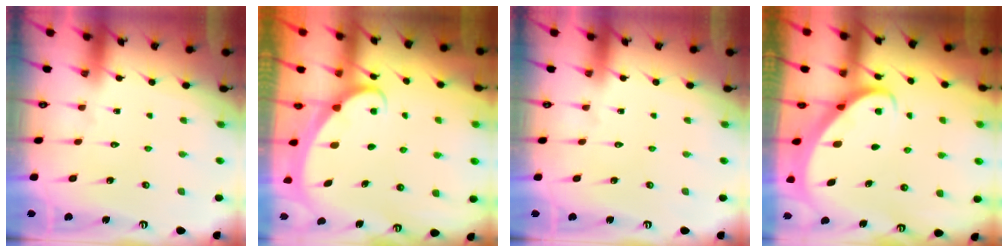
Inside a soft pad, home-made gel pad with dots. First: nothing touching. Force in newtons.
{"total": 2.0, "press": 2.0, "slide": 0.2}
{"total": 0.0}
{"total": 2.8, "press": 2.7, "slide": 0.3}